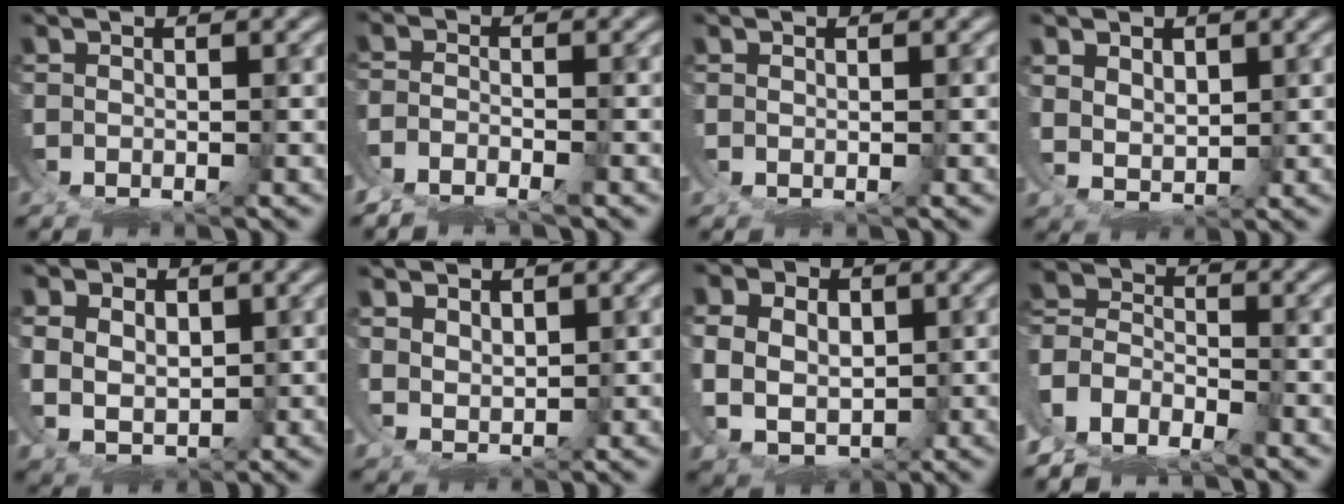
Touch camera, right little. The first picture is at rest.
{"total": 4.0, "force": [-3.1, 2.3, 1.1], "torque": [-0.020, -0.010, -0.062]}
{"total": 0.7, "force": [0.3, 0.4, 0.5], "torque": [-0.012, -0.003, 0.009]}
{"total": 3.9, "force": [0.6, 3.0, 2.4], "torque": [-0.063, -0.034, 0.026]}
{"total": 6.9, "force": [-0.5, 5.7, 3.9], "torque": [-0.091, -0.040, 0.004]}
{"total": 2.9, "force": [1.0, 2.1, 1.7], "torque": [-0.045, -0.026, 0.033]}
{"total": 9.0, "force": [-1.2, 7.5, 4.8], "torque": [-0.109, -0.049, -0.010]}
{"total": 11.1, "force": [-3.9, 9.5, 4.3], "torque": [-0.106, -0.041, -0.077]}